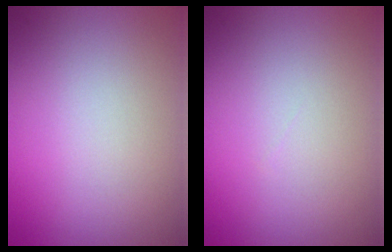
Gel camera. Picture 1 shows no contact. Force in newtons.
{"total": 0.0}